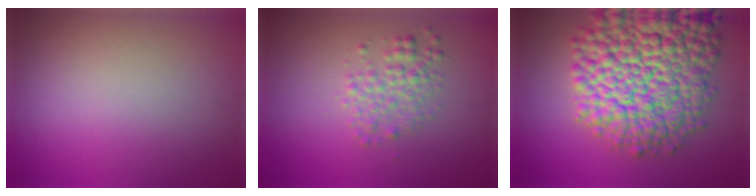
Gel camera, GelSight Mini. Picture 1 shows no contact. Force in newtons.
{"total": 2.5, "press": 2.5, "slide": 0.1}
{"total": 14.4, "press": 14.4, "slide": 0.6}